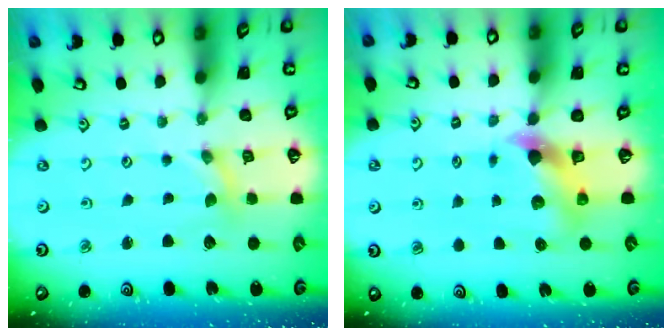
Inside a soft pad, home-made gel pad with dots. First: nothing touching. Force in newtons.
{"total": 7.0, "press": 7.0, "slide": 0.7}